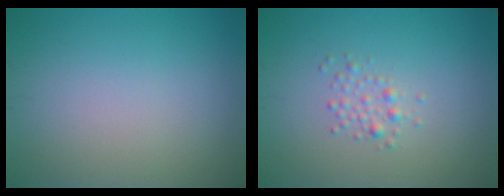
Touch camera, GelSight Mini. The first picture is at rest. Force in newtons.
{"total": 1.3, "press": 1.3, "slide": 0.0}